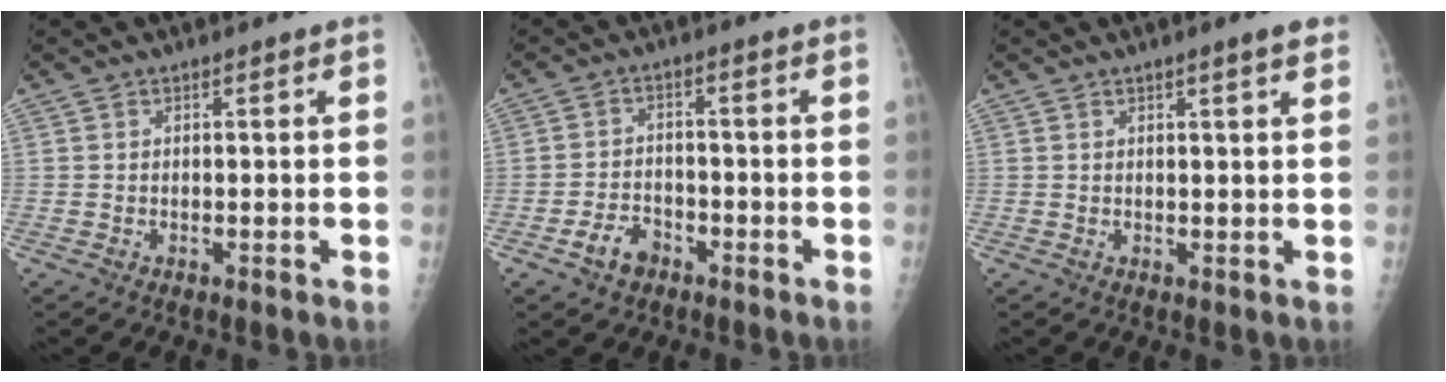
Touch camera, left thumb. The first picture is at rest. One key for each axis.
{"total": 4.9, "fx": -2.9, "fy": 3.4, "fz": 2.2, "tx": -0.028, "ty": 0.024, "tz": -0.048}
{"total": 3.0, "fx": 1.9, "fy": 0.2, "fz": 2.3, "tx": -0.030, "ty": -0.006, "tz": 0.025}